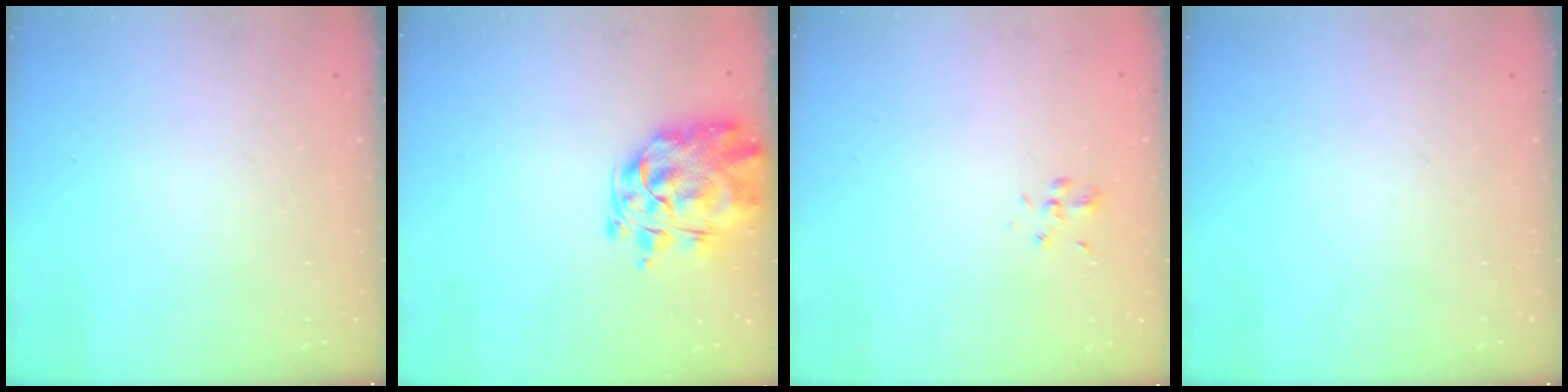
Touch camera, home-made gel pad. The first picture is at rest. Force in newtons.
{"total": 8.8, "press": 8.2, "slide": 3.2}
{"total": 1.9, "press": 1.6, "slide": 0.9}
{"total": 0.0}